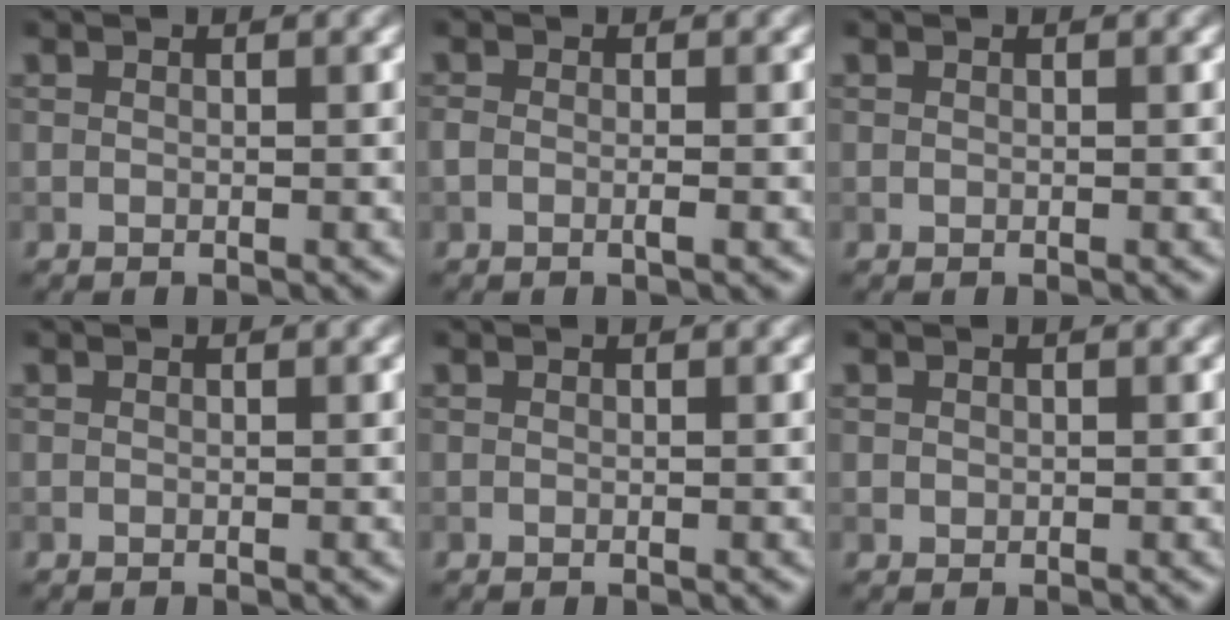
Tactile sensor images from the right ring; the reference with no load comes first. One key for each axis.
{"total": 1.0, "fx": -0.4, "fy": 0.3, "fz": 0.9, "tx": -0.019, "ty": -0.002, "tz": -0.009}
{"total": 0.0}
{"total": 0.0}
{"total": 0.0}
{"total": 0.5, "fx": 0.1, "fy": 0.5, "fz": 0.1, "tx": 0.003, "ty": -0.003, "tz": 0.003}